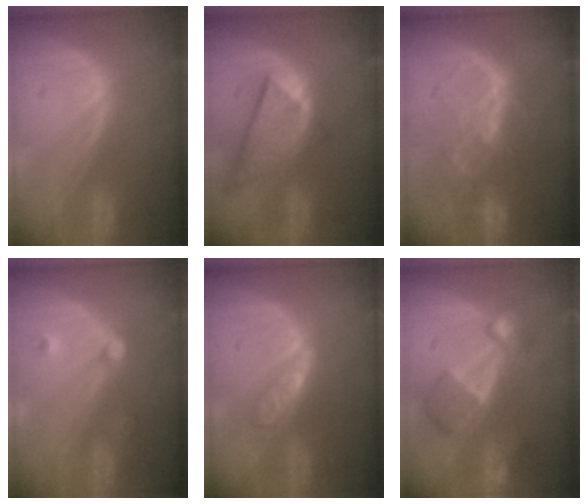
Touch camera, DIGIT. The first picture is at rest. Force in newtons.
{"total": 9.0, "press": 7.8, "slide": 4.4}
{"total": 7.1, "press": 7.1, "slide": 1.0}
{"total": 3.7, "press": 3.4, "slide": 1.3}
{"total": 4.5, "press": 4.1, "slide": 1.8}
{"total": 6.9, "press": 6.7, "slide": 1.6}